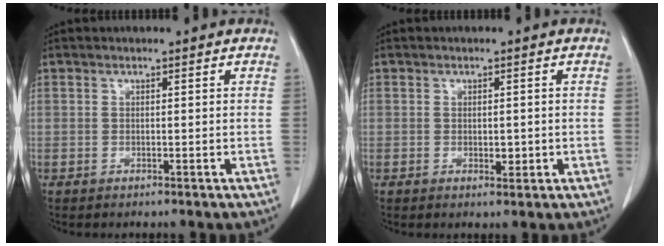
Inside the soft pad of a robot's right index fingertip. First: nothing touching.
{"total": 1.8, "force": [-0.3, 1.0, 1.4], "torque": [-0.019, -0.001, 0.000]}